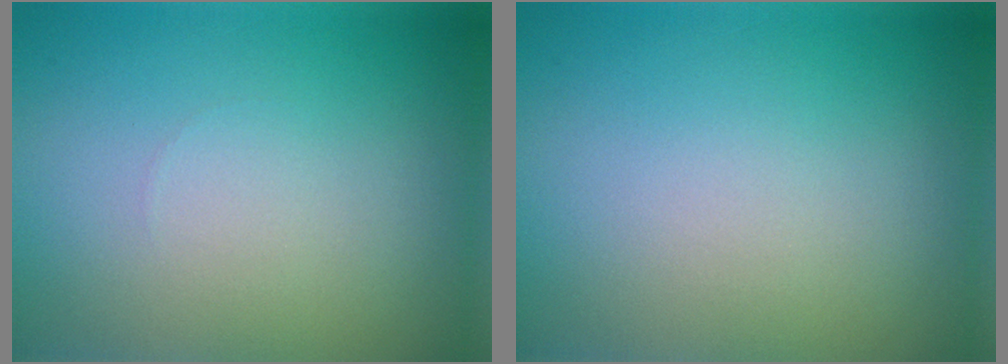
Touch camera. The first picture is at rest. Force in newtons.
{"total": 0.0}